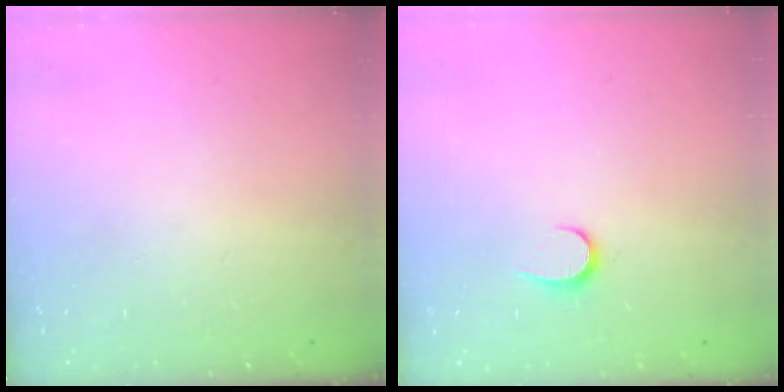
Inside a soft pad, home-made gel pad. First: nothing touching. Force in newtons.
{"total": 5.7, "press": 5.7, "slide": 0.6}